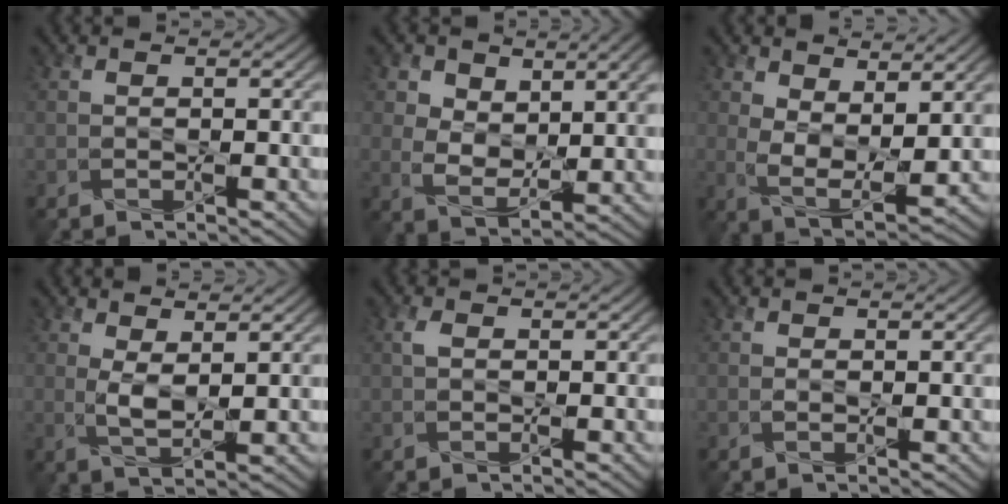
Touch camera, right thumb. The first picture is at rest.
{"total": 8.7, "force": [3.9, 5.2, 5.7], "torque": [-0.118, -0.008, 0.075]}
{"total": 7.6, "force": [3.2, 3.9, 5.7], "torque": [-0.120, -0.012, 0.058]}
{"total": 3.5, "force": [1.1, 1.4, 3.0], "torque": [-0.071, -0.007, 0.026]}
{"total": 1.2, "force": [0.3, 0.8, 0.9], "torque": [-0.022, 0.003, 0.005]}
{"total": 0.5, "force": [0.1, 0.3, 0.4], "torque": [-0.007, -0.001, 0.002]}